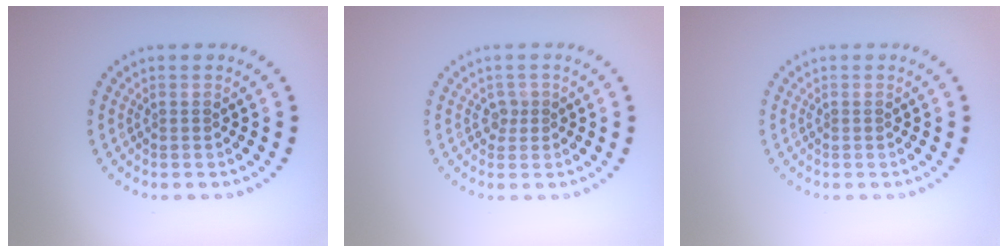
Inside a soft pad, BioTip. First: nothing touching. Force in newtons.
{"total": 1.1, "press": 0.8, "slide": 0.7}
{"total": 0.0}